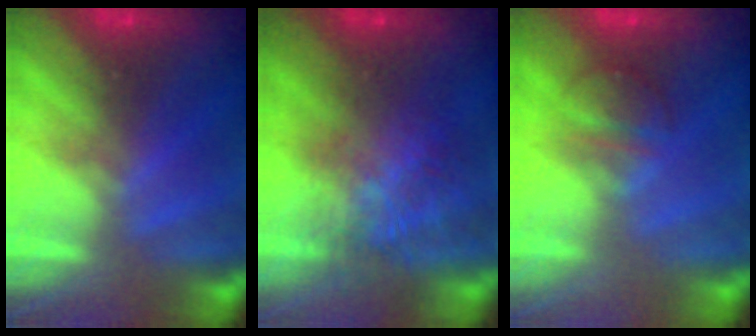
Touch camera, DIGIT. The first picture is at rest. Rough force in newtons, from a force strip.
{"total": 7.4}
{"total": 2.4}